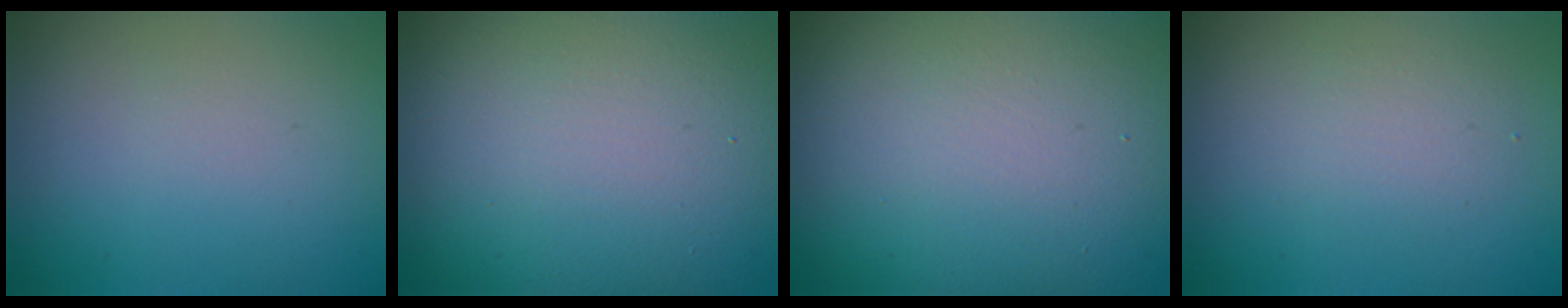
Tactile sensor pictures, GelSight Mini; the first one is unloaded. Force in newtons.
{"total": 17.3, "press": 17.3, "slide": 1.4}
{"total": 18.9, "press": 18.8, "slide": 0.6}
{"total": 2.5, "press": 2.5, "slide": 0.1}